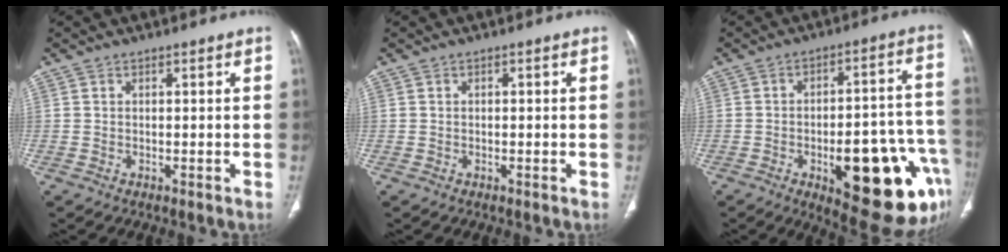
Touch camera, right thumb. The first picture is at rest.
{"total": 0.0}
{"total": 23.5, "force": [-8.8, 8.7, 19.9], "torque": [-0.197, 0.038, -0.097]}